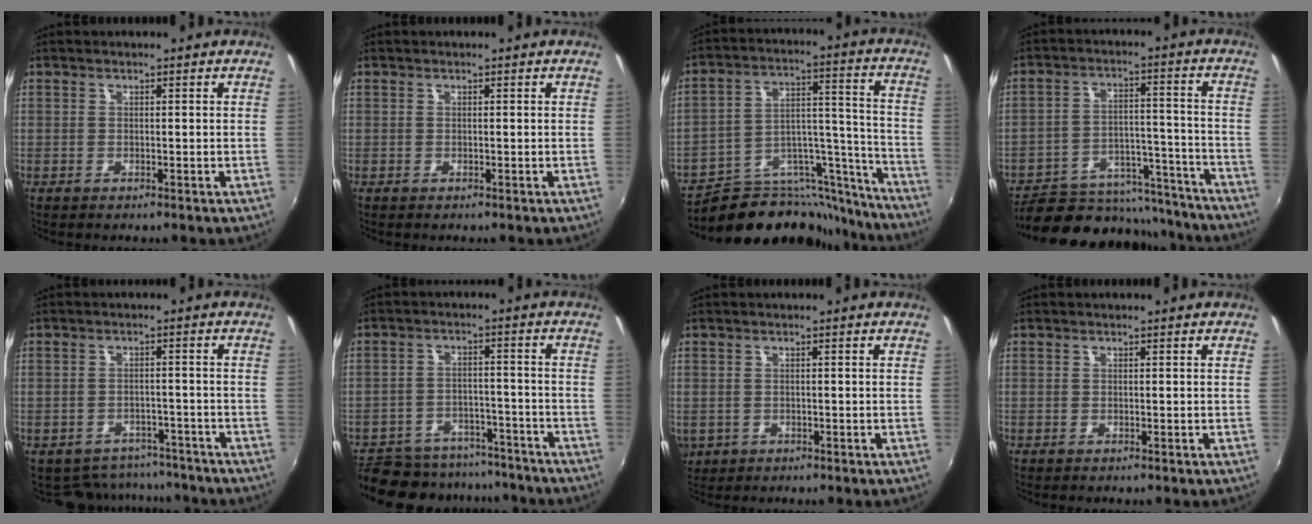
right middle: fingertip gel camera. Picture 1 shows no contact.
{"total": 0.0}
{"total": 20.2, "force": [-18.0, 7.0, 5.8], "torque": [-0.076, 0.058, -0.260]}
{"total": 21.9, "force": [-19.0, 7.9, 7.4], "torque": [-0.142, 0.026, -0.246]}
{"total": 9.8, "force": [-8.3, 4.8, 1.9], "torque": [-0.051, 0.009, -0.104]}
{"total": 17.2, "force": [-14.9, 6.5, 5.6], "torque": [-0.133, 0.013, -0.200]}
{"total": 4.4, "force": [-0.9, 3.8, 2.0], "torque": [-0.045, -0.007, -0.009]}
{"total": 0.0}